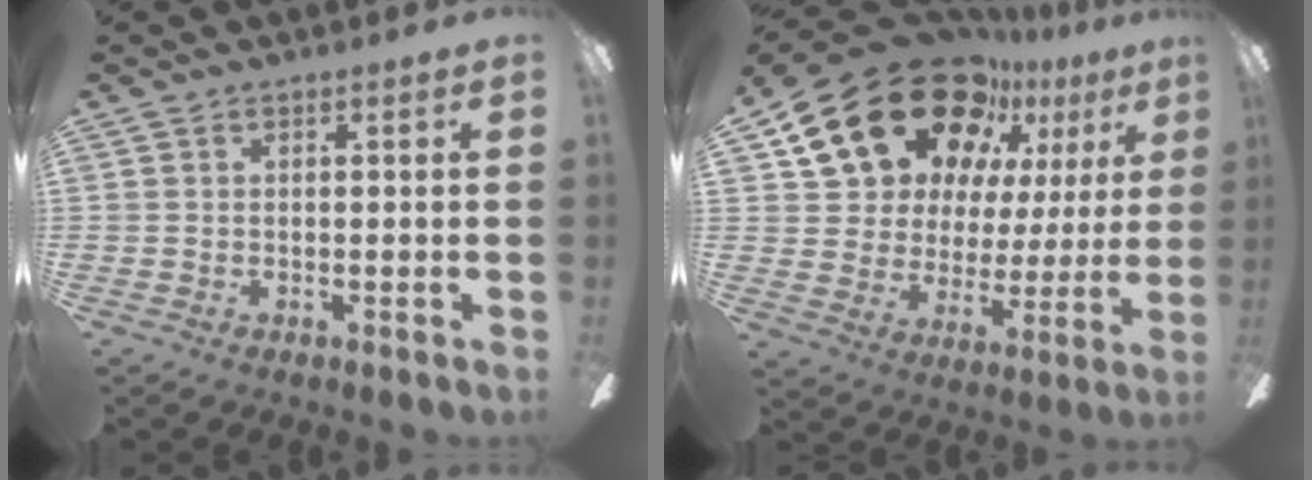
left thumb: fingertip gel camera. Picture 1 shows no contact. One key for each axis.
{"total": 24.5, "fx": 15.9, "fy": 15.0, "fz": 11.0, "tx": -0.193, "ty": -0.091, "tz": 0.306}